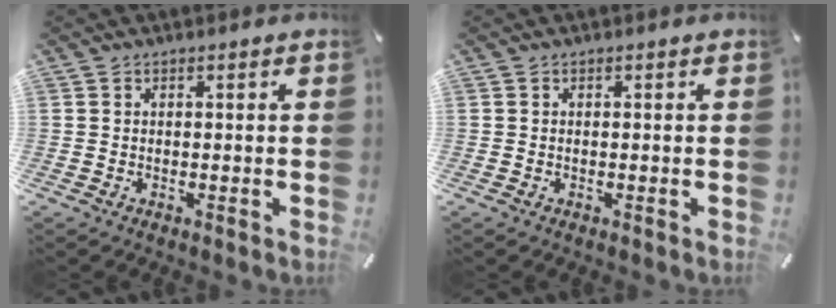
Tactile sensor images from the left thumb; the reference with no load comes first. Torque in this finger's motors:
{"motor_torque": [-0.18, 0.07, -0.11, 0.03, -0.02]}